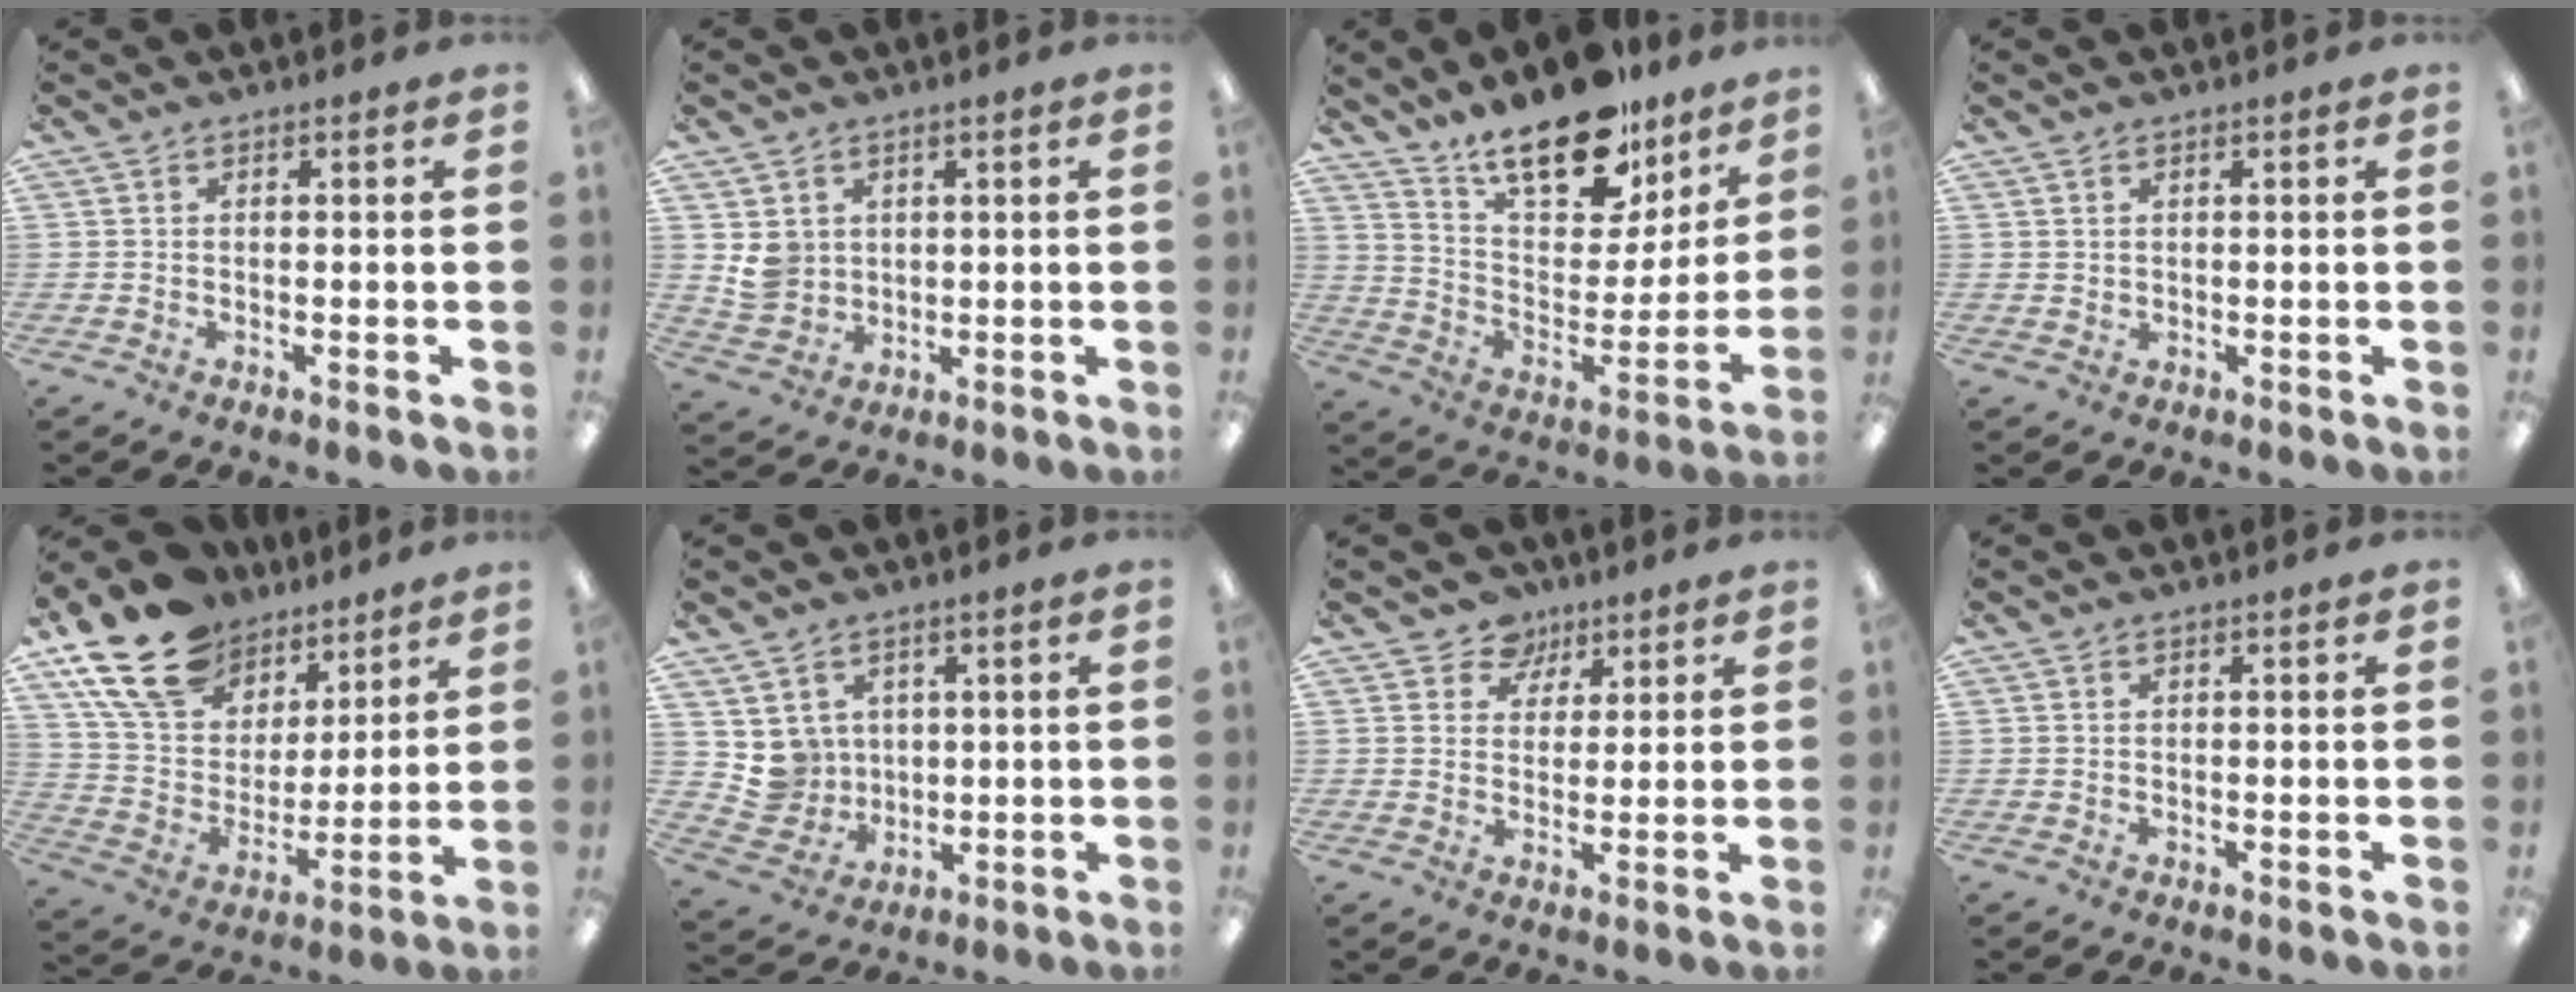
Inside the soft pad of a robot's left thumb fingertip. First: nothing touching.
{"total": 5.8, "force": [1.8, 5.3, 1.4], "torque": [-0.018, 0.001, 0.037]}
{"total": 21.0, "force": [15.8, 9.4, 10.2], "torque": [-0.164, -0.107, 0.280]}
{"total": 1.1, "force": [0.8, 0.7, 0.1], "torque": [-0.002, 0.001, 0.016]}
{"total": 20.3, "force": [13.9, 12.1, 8.7], "torque": [-0.167, -0.072, 0.257]}
{"total": 7.1, "force": [2.9, 6.5, 0.2], "torque": [-0.022, -0.014, 0.066]}
{"total": 6.5, "force": [4.1, 5.0, 0.9], "torque": [-0.012, -0.022, 0.073]}
{"total": 0.0}